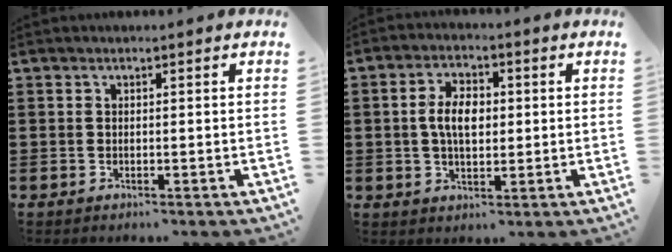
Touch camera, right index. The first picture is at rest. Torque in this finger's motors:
{"motor_torque": [1.16, 0.12, 0.25, 0.15]}